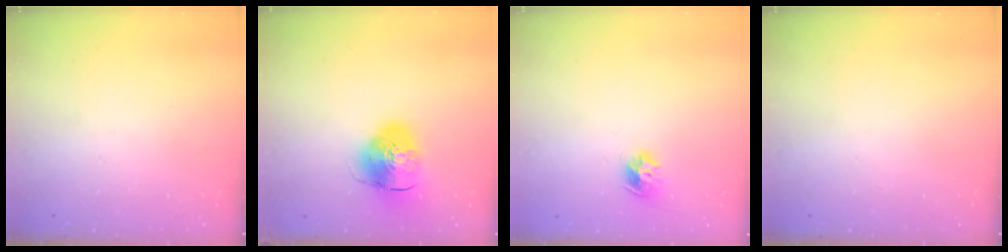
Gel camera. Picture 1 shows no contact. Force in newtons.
{"total": 10.7, "press": 10.6, "slide": 1.8}
{"total": 8.7, "press": 8.7, "slide": 0.0}
{"total": 0.0}